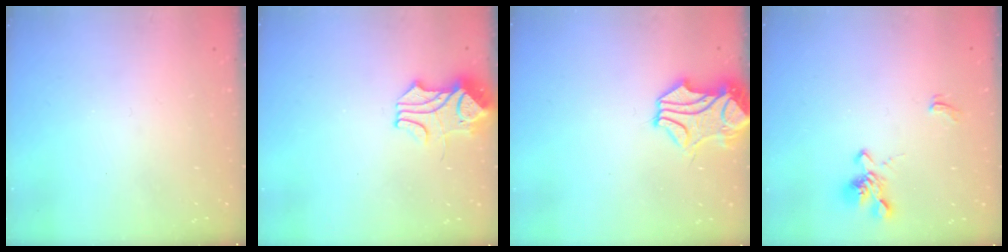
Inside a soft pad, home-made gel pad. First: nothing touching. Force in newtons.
{"total": 2.2, "press": 2.1, "slide": 0.7}
{"total": 2.4, "press": 2.0, "slide": 1.3}
{"total": 1.9, "press": 1.6, "slide": 1.0}